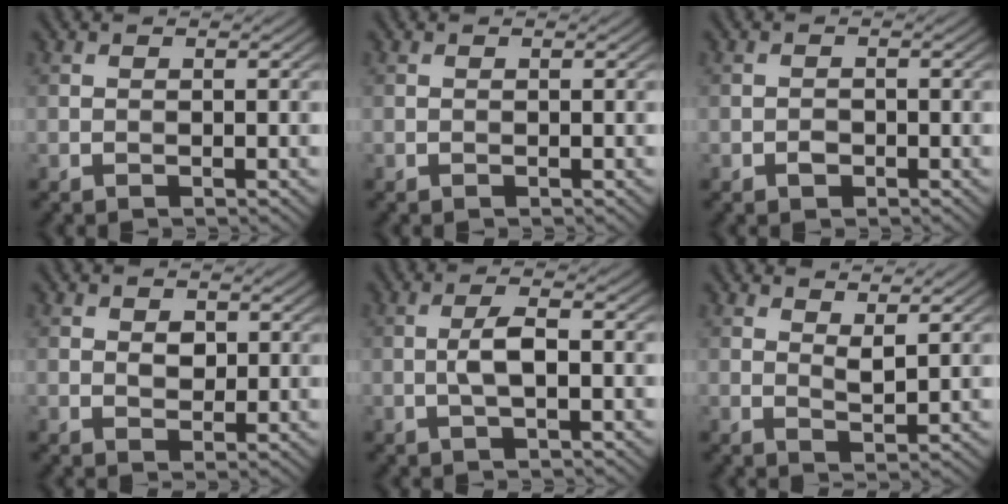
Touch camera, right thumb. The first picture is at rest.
{"total": 0.0}
{"total": 1.1, "force": [-0.6, 0.8, 0.6], "torque": [-0.009, -0.001, -0.012]}
{"total": 2.1, "force": [0.8, 1.5, 1.3], "torque": [-0.027, -0.004, 0.012]}
{"total": 3.3, "force": [-0.4, 0.8, 3.1], "torque": [-0.065, 0.007, -0.011]}
{"total": 2.6, "force": [1.9, 0.7, 1.7], "torque": [-0.033, -0.007, 0.037]}